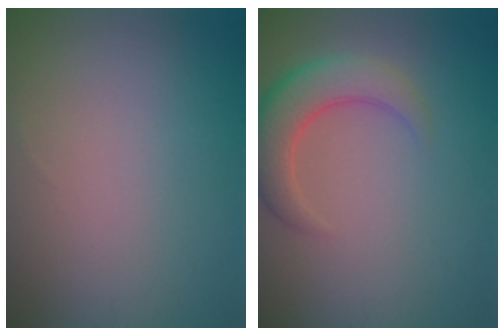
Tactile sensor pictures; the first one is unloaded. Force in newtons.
{"total": 4.7, "press": 4.7, "slide": 0.3}